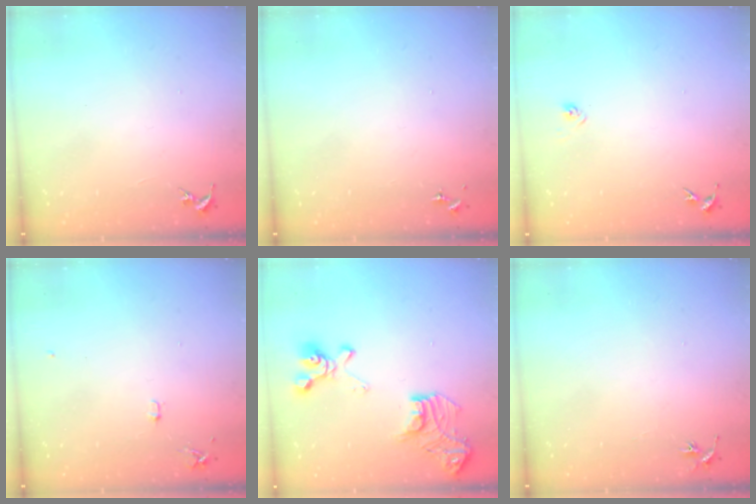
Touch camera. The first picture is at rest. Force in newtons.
{"total": 0.0}
{"total": 3.3, "press": 3.2, "slide": 0.8}
{"total": 5.2, "press": 5.1, "slide": 0.6}
{"total": 18.7, "press": 18.6, "slide": 1.6}
{"total": 2.9, "press": 2.9, "slide": 0.3}